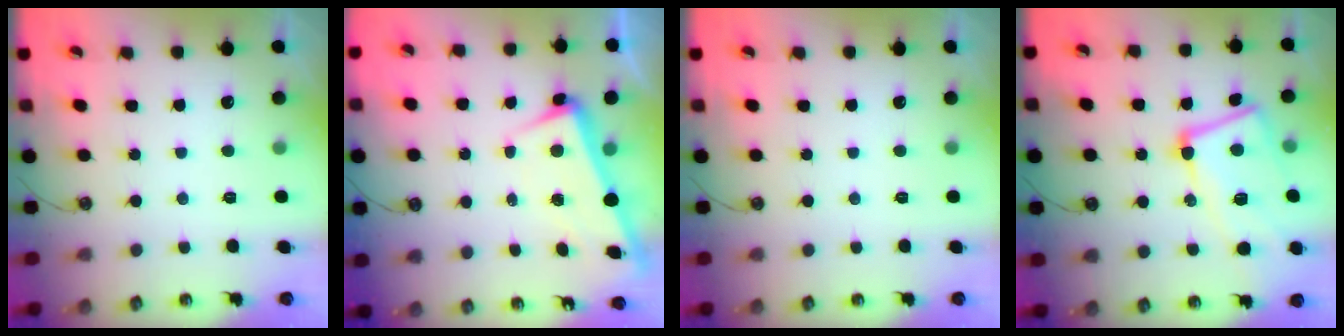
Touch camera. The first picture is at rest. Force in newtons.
{"total": 2.9, "press": 2.8, "slide": 0.9}
{"total": 0.0}
{"total": 9.6, "press": 9.6, "slide": 0.7}